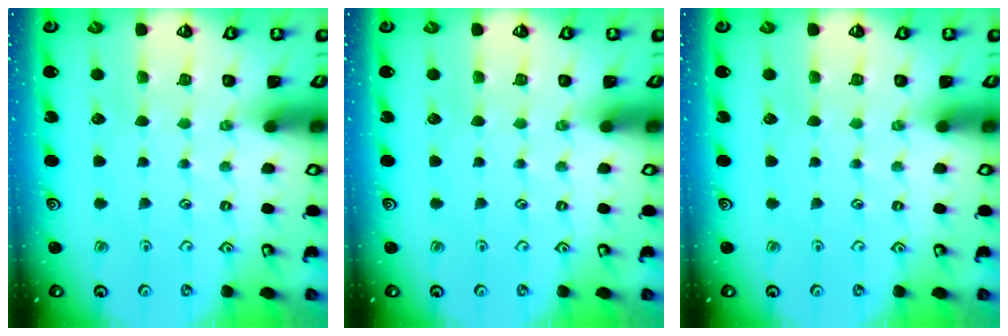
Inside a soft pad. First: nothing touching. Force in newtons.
{"total": 0.0}
{"total": 0.0}